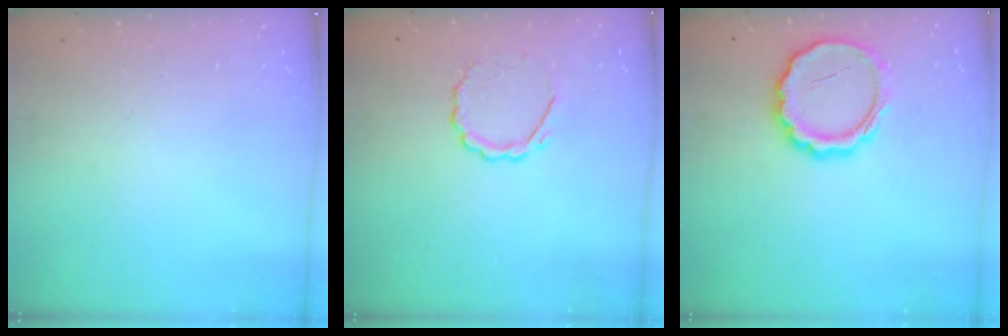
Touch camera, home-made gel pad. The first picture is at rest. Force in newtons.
{"total": 4.8, "press": 4.6, "slide": 1.5}
{"total": 10.6, "press": 10.6, "slide": 0.7}